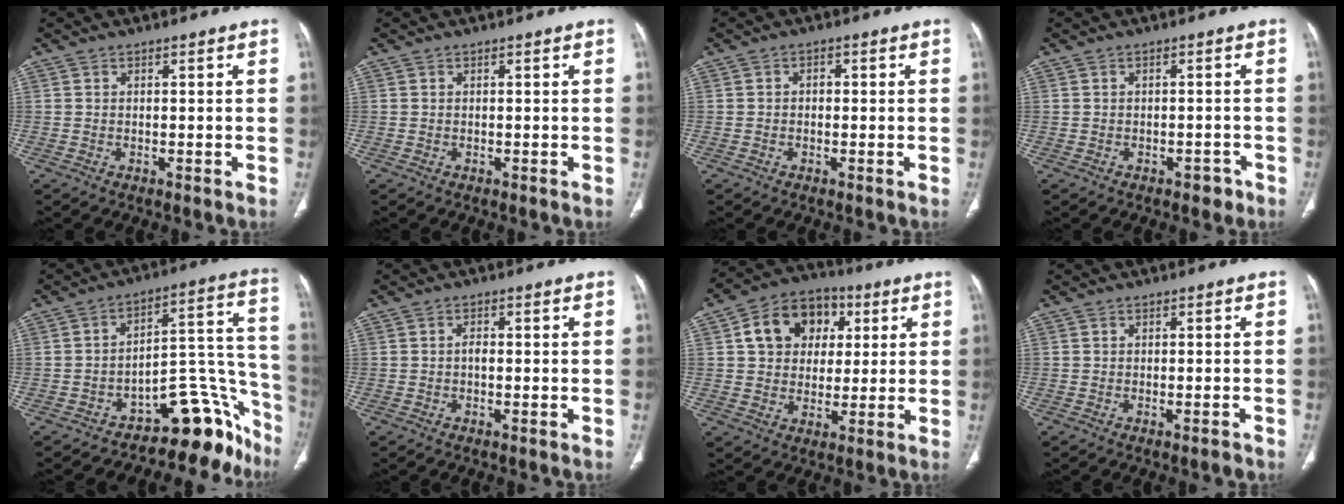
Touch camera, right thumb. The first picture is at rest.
{"total": 0.0}
{"total": 1.2, "force": [0.0, 0.9, 0.8], "torque": [-0.007, 0.007, -0.004]}
{"total": 2.1, "force": [-1.3, 1.3, 0.9], "torque": [-0.004, 0.008, -0.013]}
{"total": 16.9, "force": [-12.9, 7.5, 7.8], "torque": [-0.019, 0.148, -0.181]}
{"total": 1.4, "force": [-0.2, 0.6, 1.2], "torque": [-0.021, 0.001, -0.006]}
{"total": 13.2, "force": [3.7, 10.6, 7.0], "torque": [-0.084, 0.005, 0.054]}
{"total": 1.3, "force": [-0.9, 0.2, 1.0], "torque": [-0.019, 0.001, -0.009]}